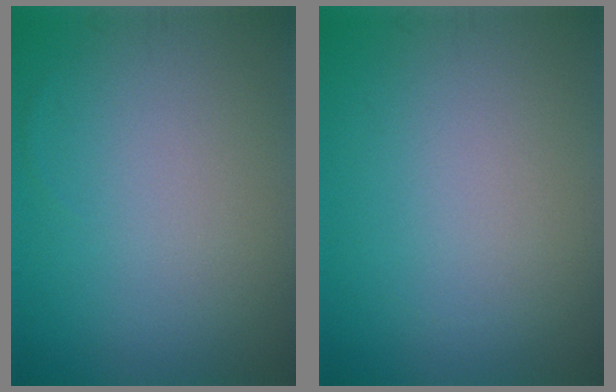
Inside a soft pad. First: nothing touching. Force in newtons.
{"total": 0.0}